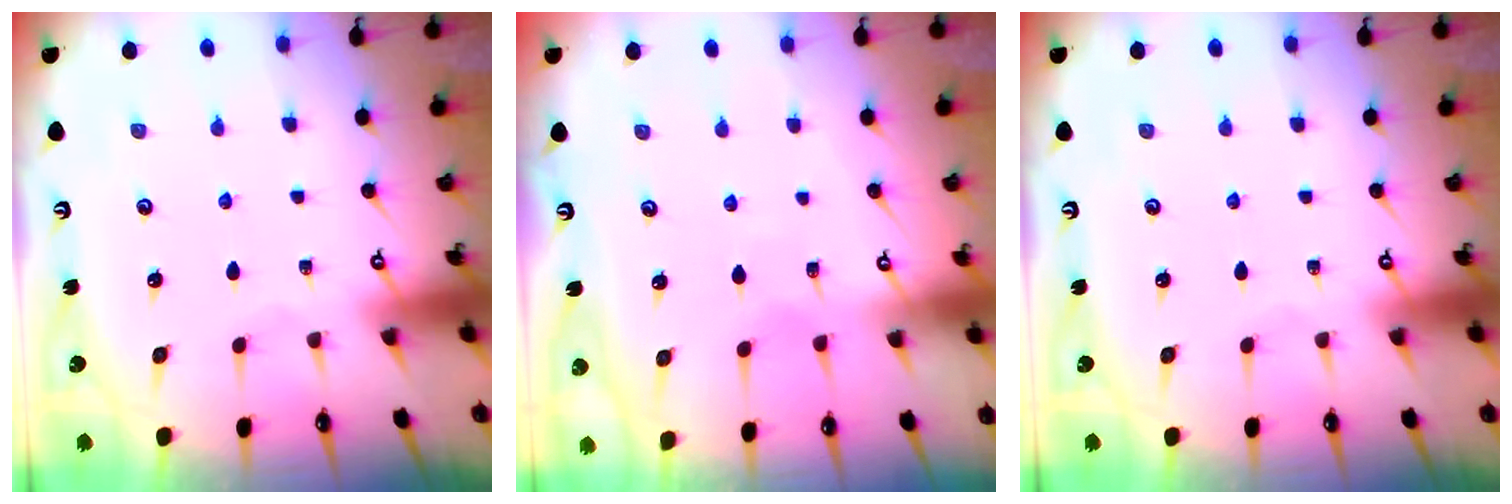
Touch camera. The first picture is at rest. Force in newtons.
{"total": 6.2, "press": 6.1, "slide": 0.6}
{"total": 0.0}